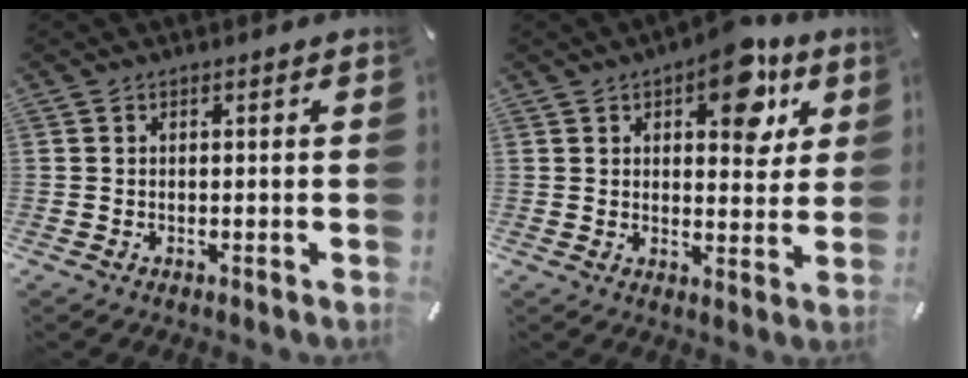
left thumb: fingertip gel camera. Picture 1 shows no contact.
{"total": 13.2, "force": [6.7, 6.9, 9.1], "torque": [-0.098, -0.033, 0.107]}